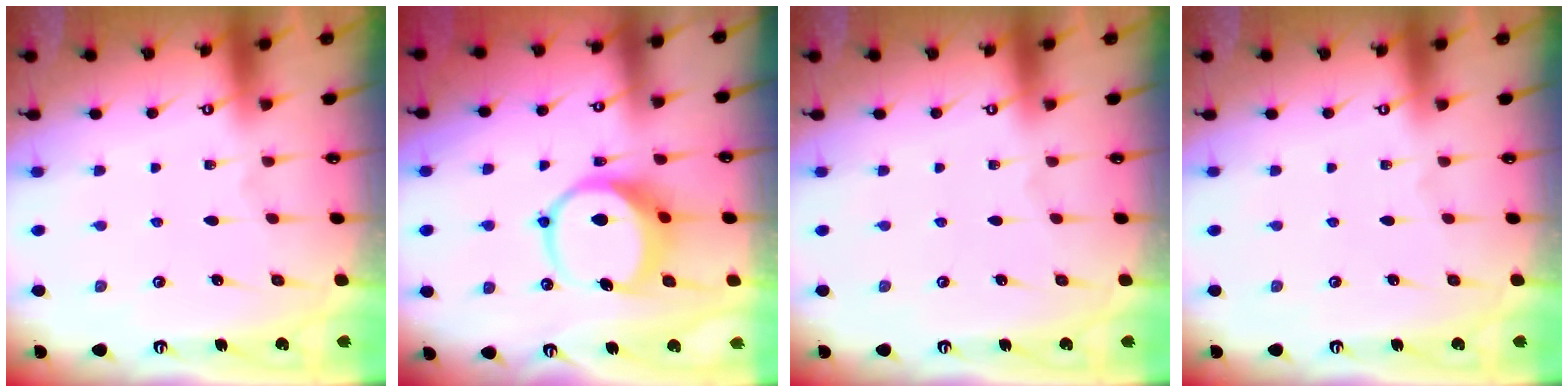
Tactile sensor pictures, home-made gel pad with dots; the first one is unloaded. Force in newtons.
{"total": 9.2, "press": 9.2, "slide": 1.2}
{"total": 0.0}
{"total": 0.0}